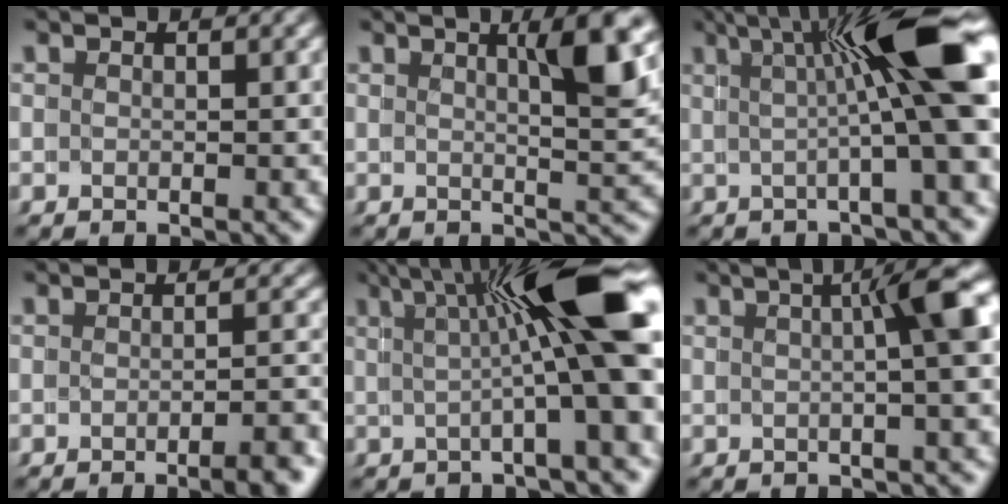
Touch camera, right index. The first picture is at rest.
{"total": 3.9, "force": [1.8, -1.3, 3.2], "torque": [-0.033, 0.001, 0.032]}
{"total": 9.3, "force": [1.7, 0.2, 9.1], "torque": [-0.110, 0.024, 0.026]}
{"total": 3.2, "force": [-2.4, -0.7, 1.9], "torque": [-0.006, 0.004, -0.040]}
{"total": 10.2, "force": [1.7, 0.6, 10.0], "torque": [-0.124, 0.026, 0.022]}
{"total": 5.2, "force": [1.0, 0.0, 5.1], "torque": [-0.048, 0.025, 0.014]}